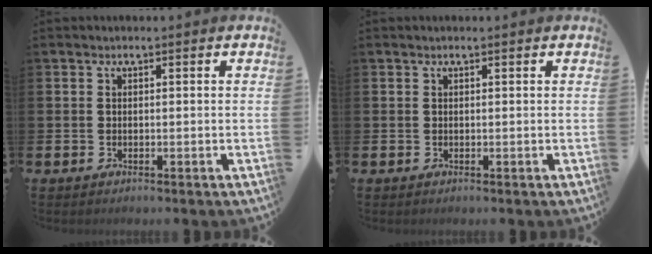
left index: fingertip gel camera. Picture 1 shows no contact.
{"total": 0.0}